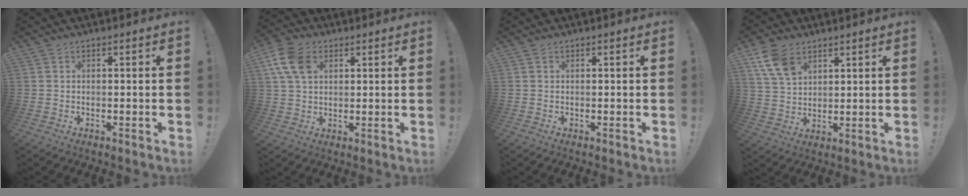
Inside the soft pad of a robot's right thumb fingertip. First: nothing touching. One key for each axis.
{"total": 11.3, "fx": 4.0, "fy": 7.9, "fz": 6.9, "tx": -0.130, "ty": -0.002, "tz": 0.080}
{"total": 0.0}
{"total": 10.0, "fx": 5.7, "fy": 6.2, "fz": 5.4, "tx": -0.104, "ty": -0.021, "tz": 0.113}